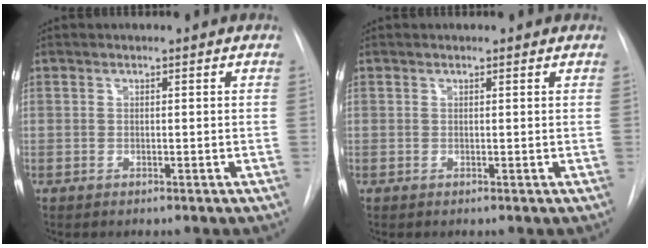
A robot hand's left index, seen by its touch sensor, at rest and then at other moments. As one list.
[{"total": 1.2, "force": [1.1, 0.4, 0.3], "torque": [-0.010, 0.006, 0.009]}]